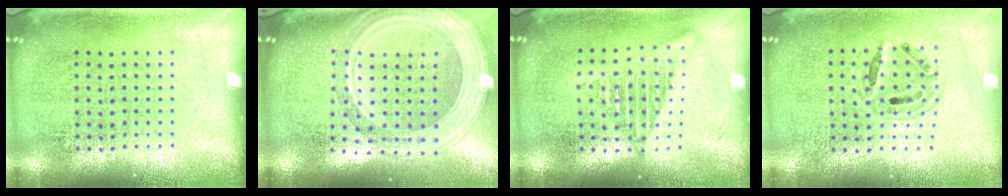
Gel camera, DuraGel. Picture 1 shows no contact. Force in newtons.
{"total": 2.9, "press": 2.4, "slide": 1.6}
{"total": 2.3, "press": 2.3, "slide": 0.1}
{"total": 0.8, "press": 0.8, "slide": 0.2}